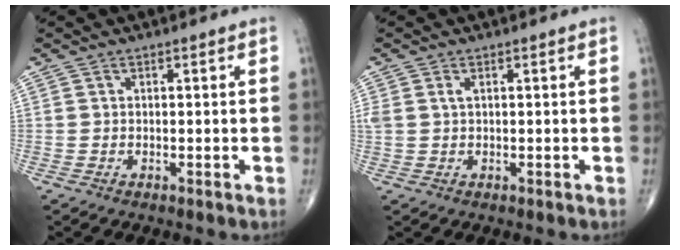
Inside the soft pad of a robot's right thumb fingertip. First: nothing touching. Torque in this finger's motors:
{"motor_torque": [-0.01, -0.03, 0.28, 0.18, 0.00]}